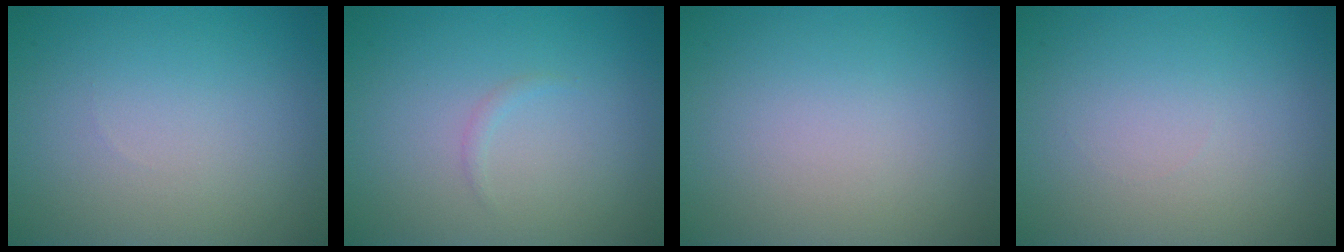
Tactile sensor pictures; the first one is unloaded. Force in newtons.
{"total": 0.5, "press": 0.5, "slide": 0.1}
{"total": 0.0}
{"total": 0.0}